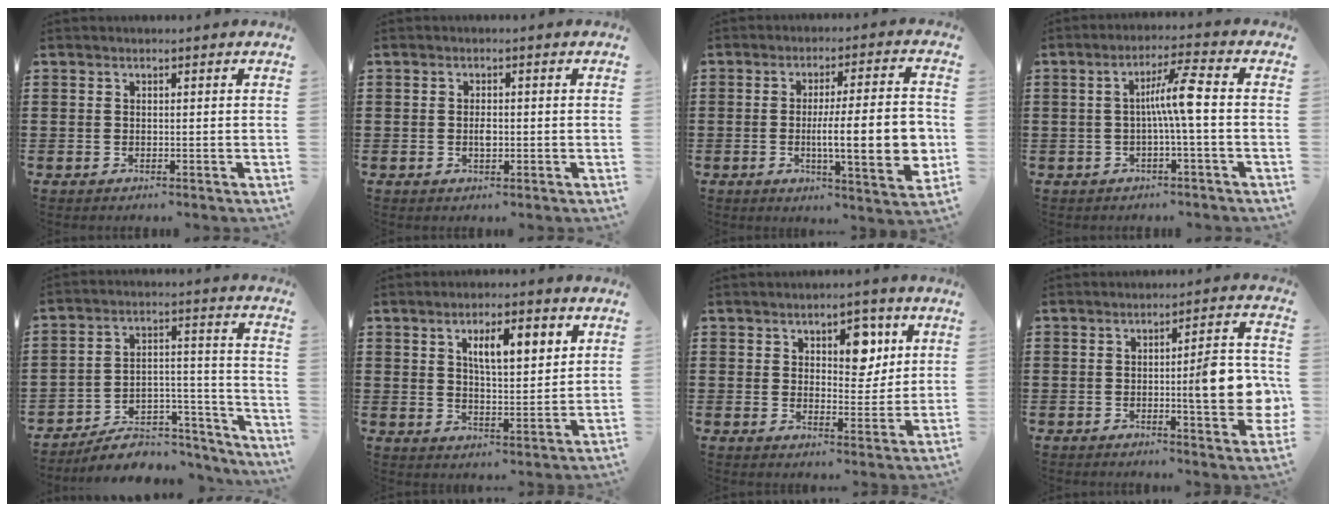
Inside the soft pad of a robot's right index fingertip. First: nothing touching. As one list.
[{"total": 1.9, "force": [-0.3, 0.8, 1.7], "torque": [-0.033, 0.000, -0.005]}, {"total": 13.1, "force": [-1.6, 2.9, 12.7], "torque": [-0.175, -0.014, -0.032]}, {"total": 6.4, "force": [-0.5, 0.1, 6.4], "torque": [-0.120, 0.005, -0.017]}, {"total": 7.4, "force": [-6.3, 2.7, 2.7], "torque": [-0.044, 0.017, -0.119]}, {"total": 6.8, "force": [2.8, 2.2, 5.8], "torque": [-0.094, -0.002, 0.040]}, {"total": 5.9, "force": [3.0, 3.5, 3.6], "torque": [-0.052, 0.004, 0.045]}, {"total": 9.3, "force": [-0.6, 1.5, 9.1], "torque": [-0.122, -0.011, -0.017]}]